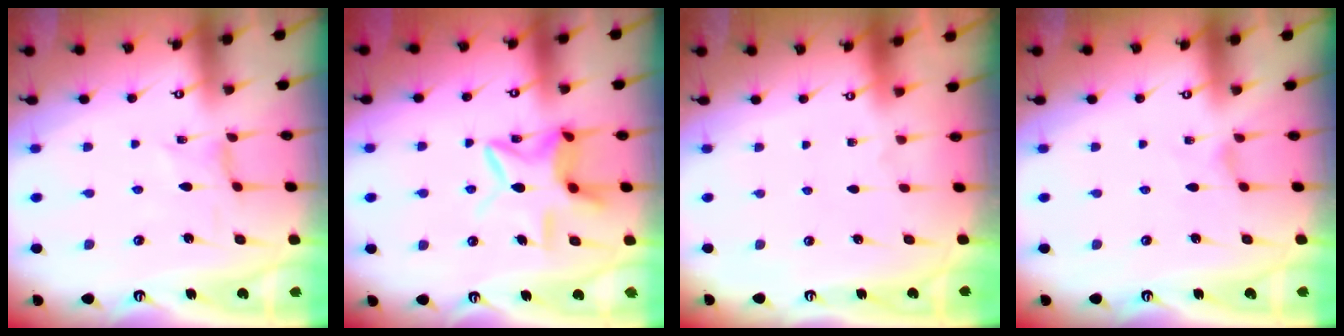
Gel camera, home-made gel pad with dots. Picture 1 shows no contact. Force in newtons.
{"total": 11.4, "press": 11.4, "slide": 0.8}
{"total": 0.0}
{"total": 0.9, "press": 0.8, "slide": 0.3}